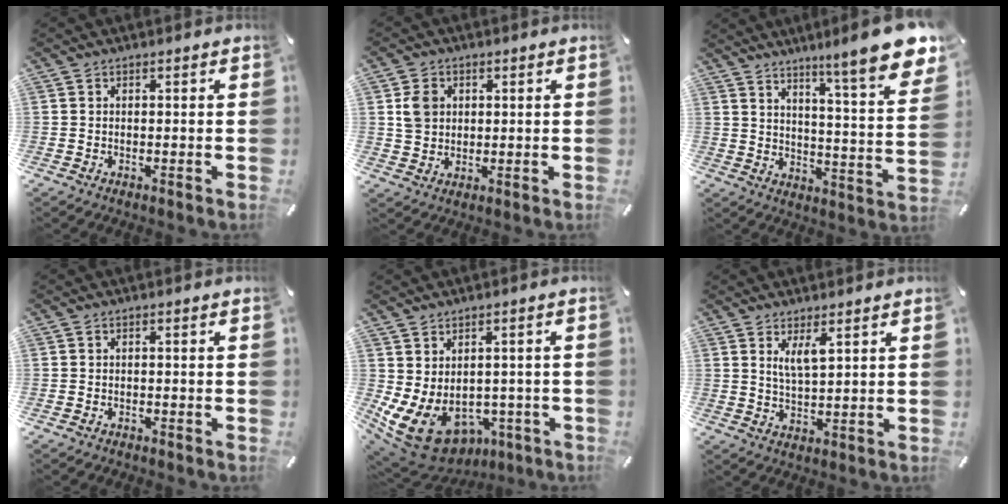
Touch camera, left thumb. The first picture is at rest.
{"total": 5.2, "force": [1.2, 4.8, 1.5], "torque": [-0.023, 0.005, 0.022]}
{"total": 13.9, "force": [10.5, 1.9, 9.0], "torque": [-0.131, -0.096, 0.163]}
{"total": 0.8, "force": [-0.8, 0.4, 0.0], "torque": [-0.001, 0.004, -0.018]}
{"total": 10.2, "force": [-2.4, 7.9, 6.0], "torque": [-0.110, -0.007, -0.035]}
{"total": 4.3, "force": [2.6, 1.2, 3.2], "torque": [-0.061, -0.001, 0.044]}